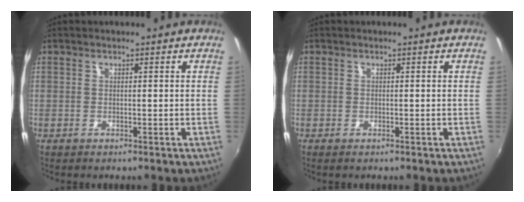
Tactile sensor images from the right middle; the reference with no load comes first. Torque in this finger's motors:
{"motor_torque": [1.05, -1.09, 0.23, 0.07]}